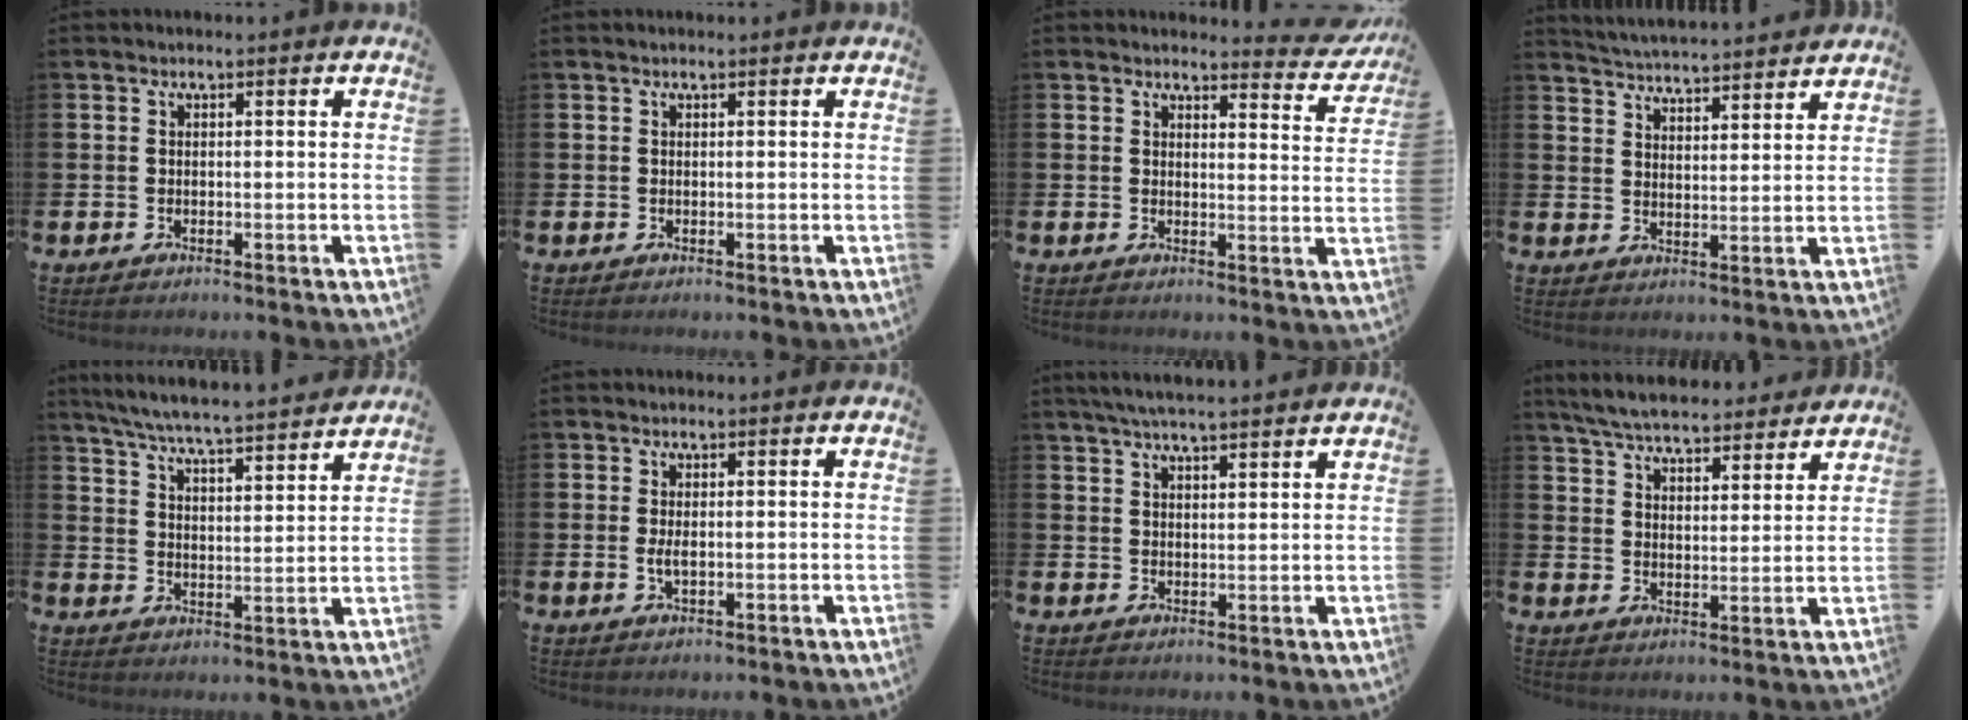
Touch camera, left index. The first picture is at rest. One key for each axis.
{"total": 0.0}
{"total": 3.1, "fx": 3.0, "fy": 0.6, "fz": 0.2, "tx": 0.002, "ty": -0.025, "tz": 0.049}
{"total": 4.8, "fx": 4.8, "fy": 0.0, "fz": -0.2, "tx": -0.013, "ty": -0.036, "tz": 0.084}
{"total": 6.7, "fx": 6.4, "fy": -0.1, "fz": 2.0, "tx": -0.065, "ty": -0.047, "tz": 0.113}
{"total": 1.6, "fx": 0.0, "fy": 0.6, "fz": 1.4, "tx": -0.022, "ty": 0.000, "tz": -0.002}
{"total": 4.6, "fx": 4.4, "fy": -0.1, "fz": 1.3, "tx": -0.036, "ty": -0.011, "tz": 0.079}
{"total": 6.5, "fx": 6.3, "fy": 1.1, "fz": 1.3, "tx": -0.053, "ty": -0.036, "tz": 0.112}